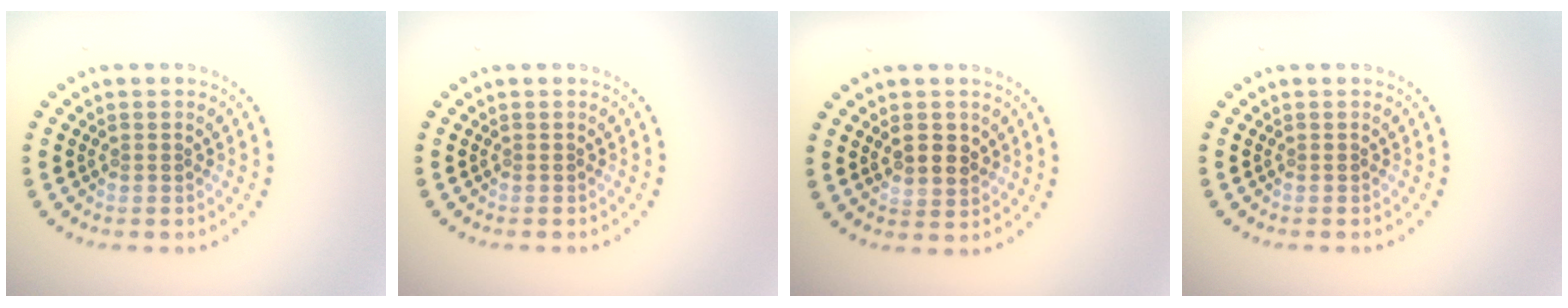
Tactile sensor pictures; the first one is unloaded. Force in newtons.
{"total": 0.0}
{"total": 2.6, "press": 2.6, "slide": 0.6}
{"total": 0.0}